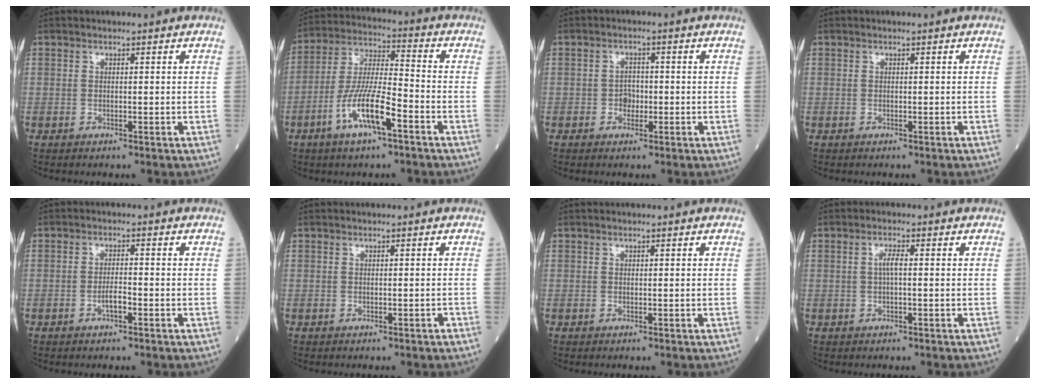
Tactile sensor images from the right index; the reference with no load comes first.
{"total": 11.3, "force": [-5.2, 1.9, 9.9], "torque": [-0.197, -0.003, -0.100]}
{"total": 3.1, "force": [-0.9, 2.0, 2.1], "torque": [-0.035, 0.007, -0.018]}
{"total": 0.0}
{"total": 2.4, "force": [-1.0, 0.5, 2.1], "torque": [-0.037, 0.002, -0.019]}
{"total": 0.0}
{"total": 0.0}
{"total": 2.1, "force": [0.1, 0.3, 2.1], "torque": [-0.040, 0.003, 0.001]}